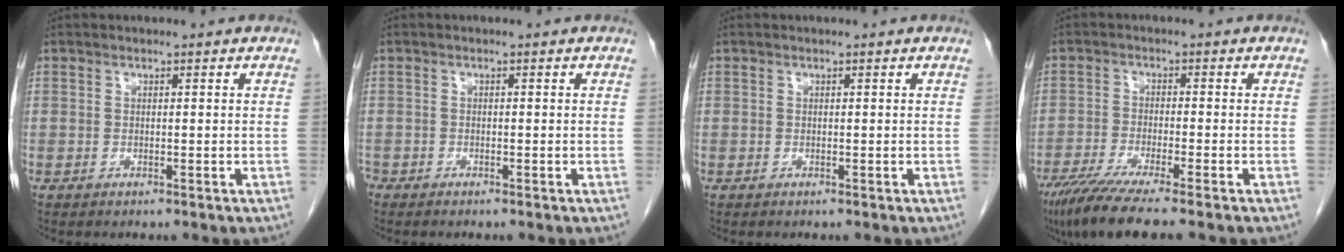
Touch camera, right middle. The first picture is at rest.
{"total": 1.0, "force": [-0.9, 0.5, 0.1], "torque": [-0.003, 0.001, -0.015]}
{"total": 0.0}
{"total": 9.3, "force": [-7.1, -0.2, 5.9], "torque": [-0.095, -0.025, -0.117]}